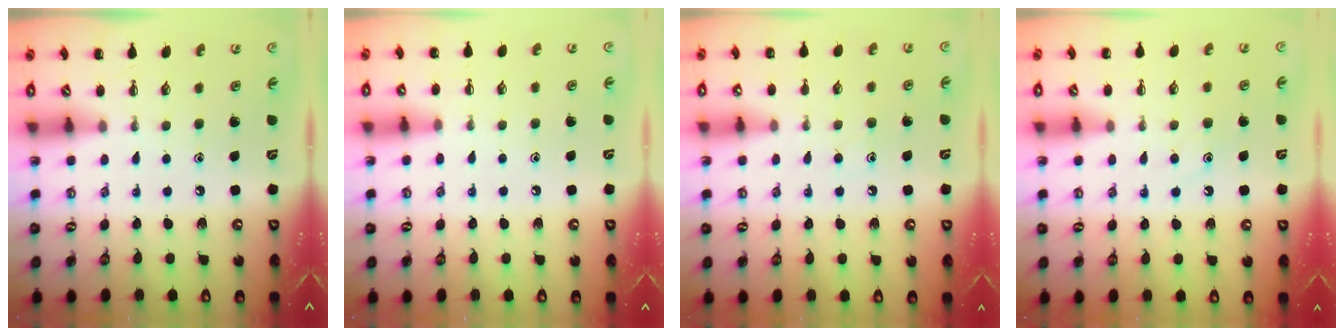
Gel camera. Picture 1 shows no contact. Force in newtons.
{"total": 6.2, "press": 5.8, "slide": 2.3}
{"total": 6.9, "press": 6.8, "slide": 1.2}
{"total": 7.7, "press": 7.6, "slide": 1.1}